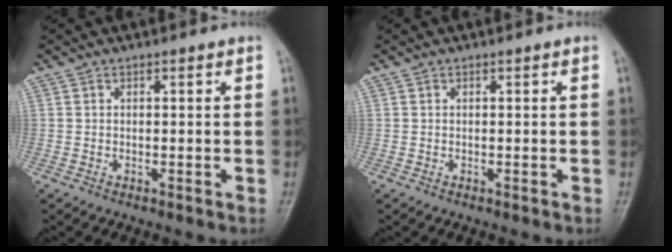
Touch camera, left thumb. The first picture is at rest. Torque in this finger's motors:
{"motor_torque": [0.00, 0.01, 0.02, -0.03, 0.00]}